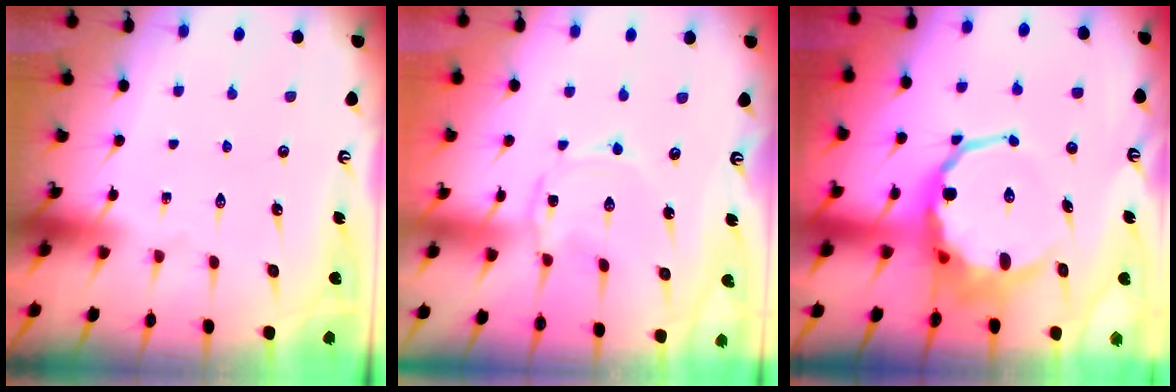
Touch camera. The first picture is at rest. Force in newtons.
{"total": 0.5, "press": 0.5, "slide": 0.1}
{"total": 10.3, "press": 10.0, "slide": 2.2}